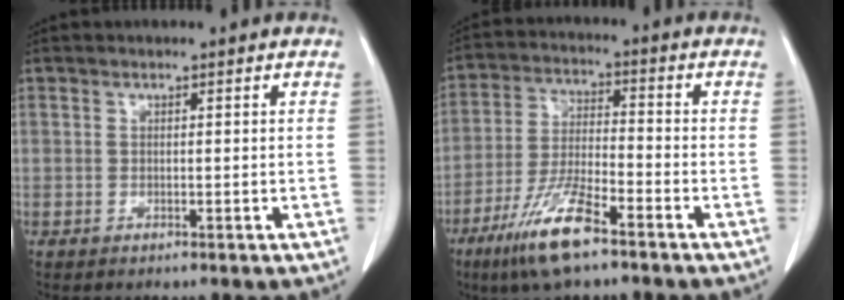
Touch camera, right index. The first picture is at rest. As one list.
[{"total": 10.7, "force": [-6.9, 1.6, 8.1], "torque": [-0.167, -0.024, -0.131]}]